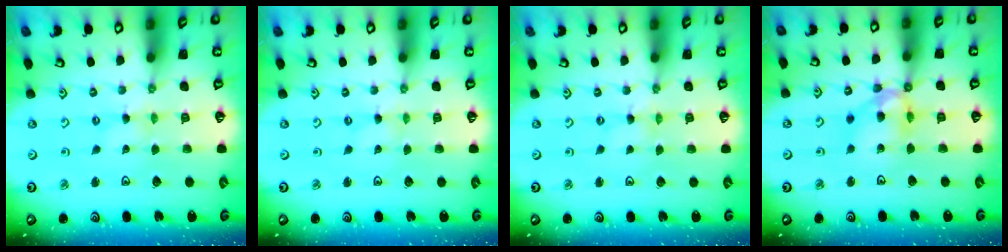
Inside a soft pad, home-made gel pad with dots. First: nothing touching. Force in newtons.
{"total": 0.0}
{"total": 0.0}
{"total": 11.9, "press": 11.6, "slide": 2.6}